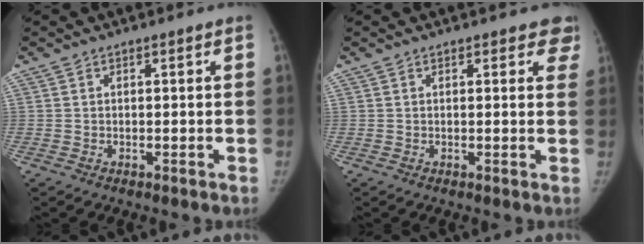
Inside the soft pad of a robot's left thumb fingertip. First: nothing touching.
{"total": 3.8, "force": [2.9, 2.0, 1.4], "torque": [0.021, -0.009, 0.016]}